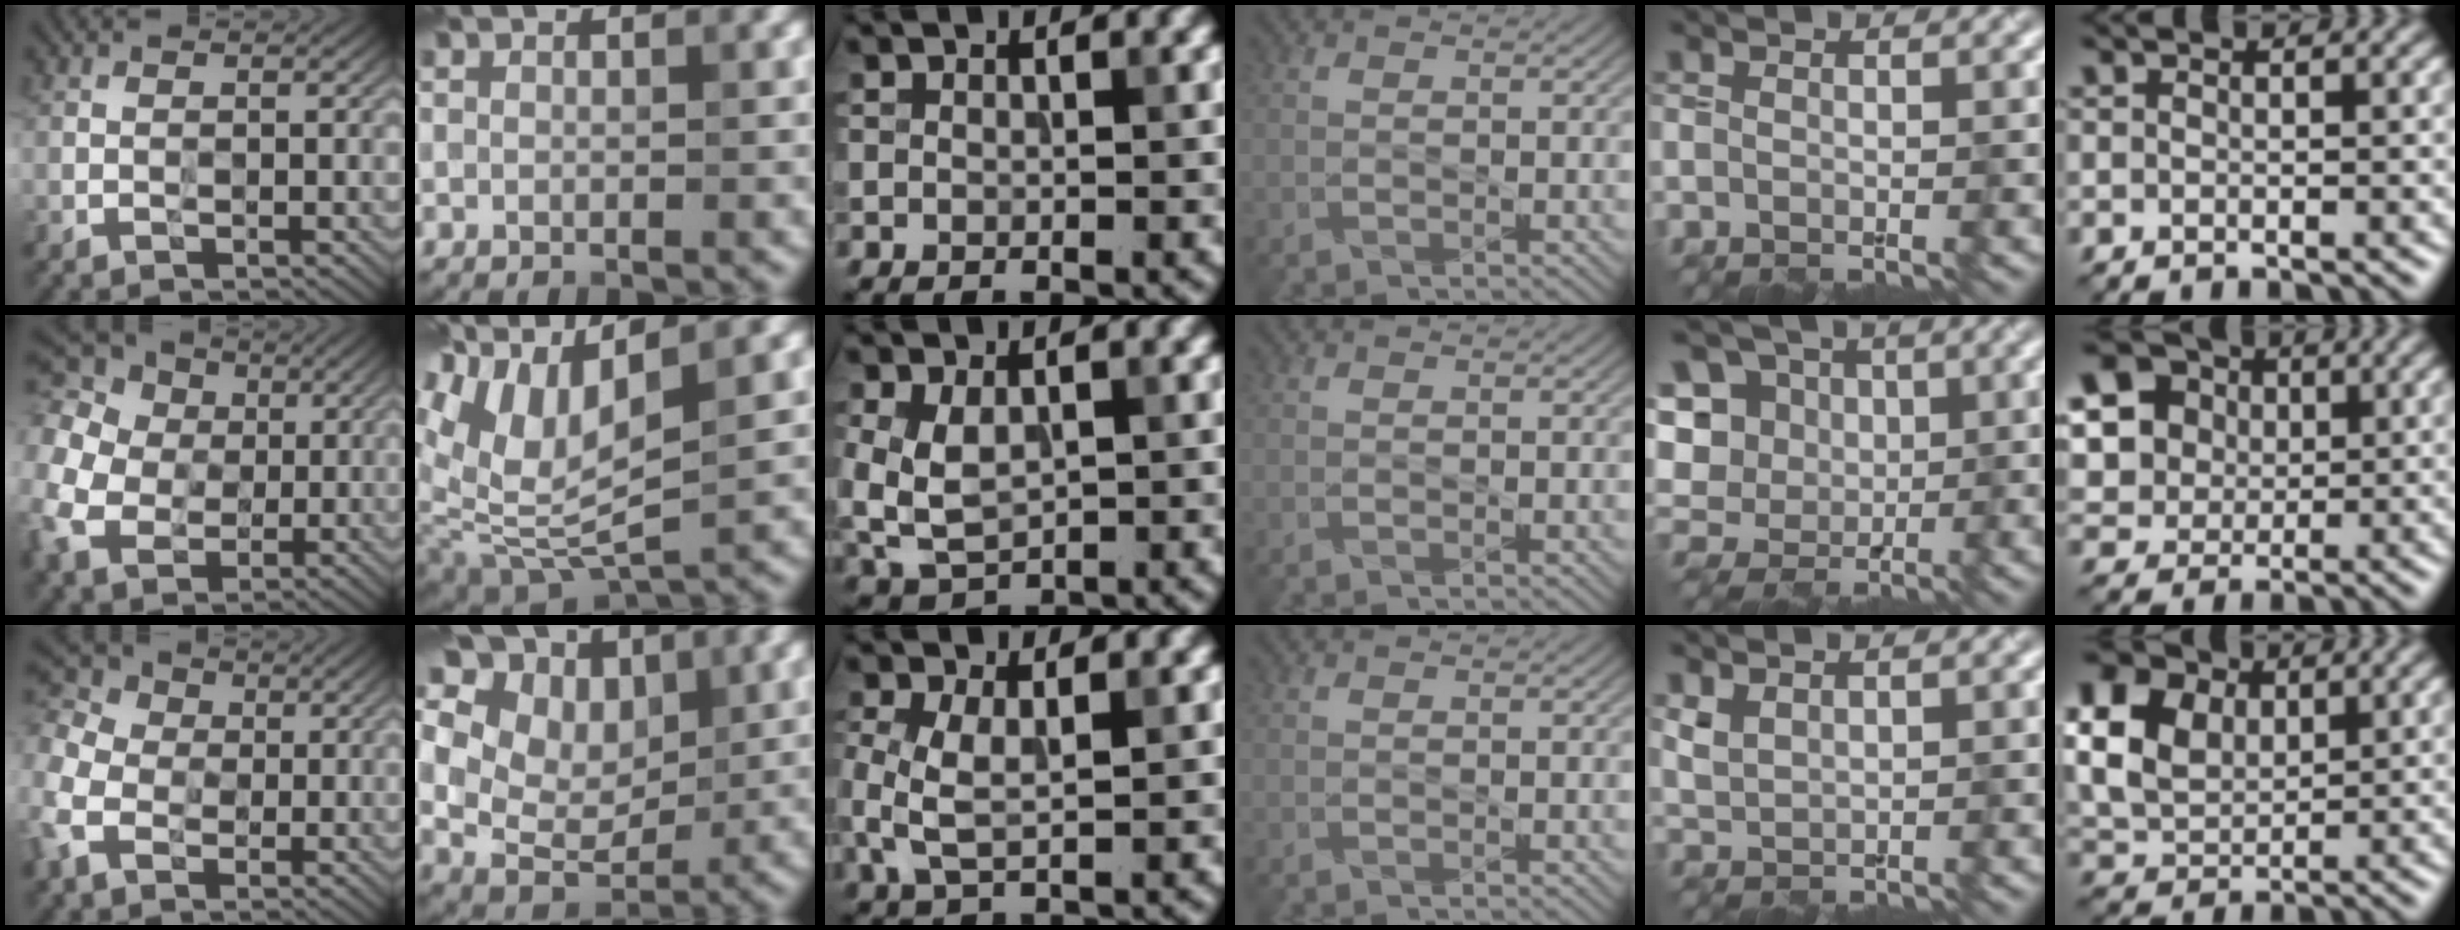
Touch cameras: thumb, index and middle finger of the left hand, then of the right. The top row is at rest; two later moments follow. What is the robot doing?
{"motion": "wipe", "object": "paper plate"}